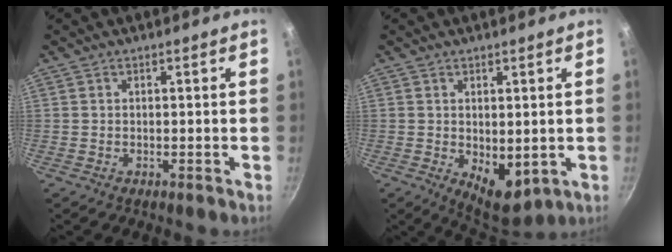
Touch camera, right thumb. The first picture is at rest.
{"total": 7.5, "force": [-0.4, 4.2, 6.3], "torque": [-0.067, -0.019, 0.008]}